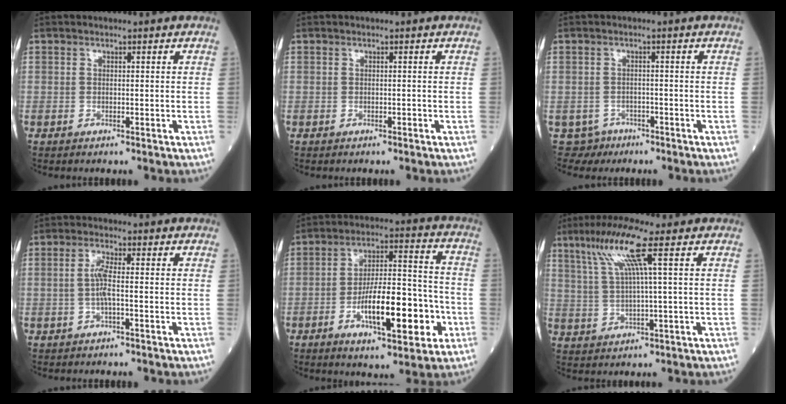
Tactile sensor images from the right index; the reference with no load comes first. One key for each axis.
{"total": 0.0}
{"total": 3.3, "fx": -2.1, "fy": 2.4, "fz": -0.4, "tx": 0.004, "ty": 0.004, "tz": -0.033}
{"total": 2.9, "fx": -0.5, "fy": 0.1, "fz": 2.8, "tx": -0.063, "ty": 0.000, "tz": -0.011}
{"total": 15.1, "fx": -5.3, "fy": 4.3, "fz": 13.5, "tx": -0.226, "ty": 0.014, "tz": -0.079}
{"total": 8.6, "fx": 4.0, "fy": -0.7, "fz": 7.6, "tx": -0.158, "ty": 0.013, "tz": 0.081}